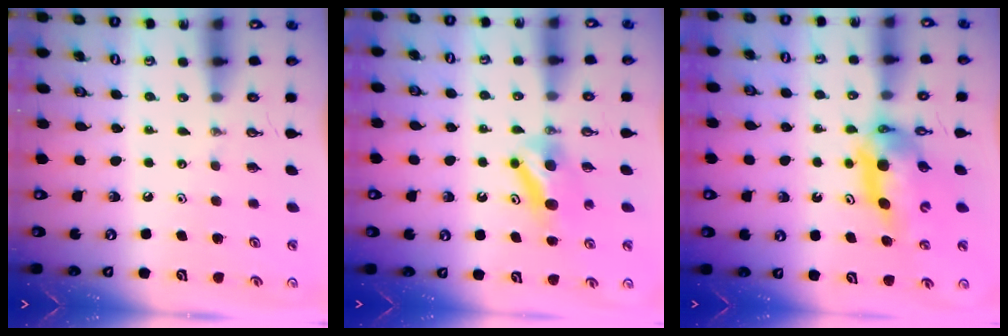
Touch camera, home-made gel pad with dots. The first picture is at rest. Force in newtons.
{"total": 8.1, "press": 7.9, "slide": 1.6}
{"total": 10.6, "press": 10.6, "slide": 1.1}